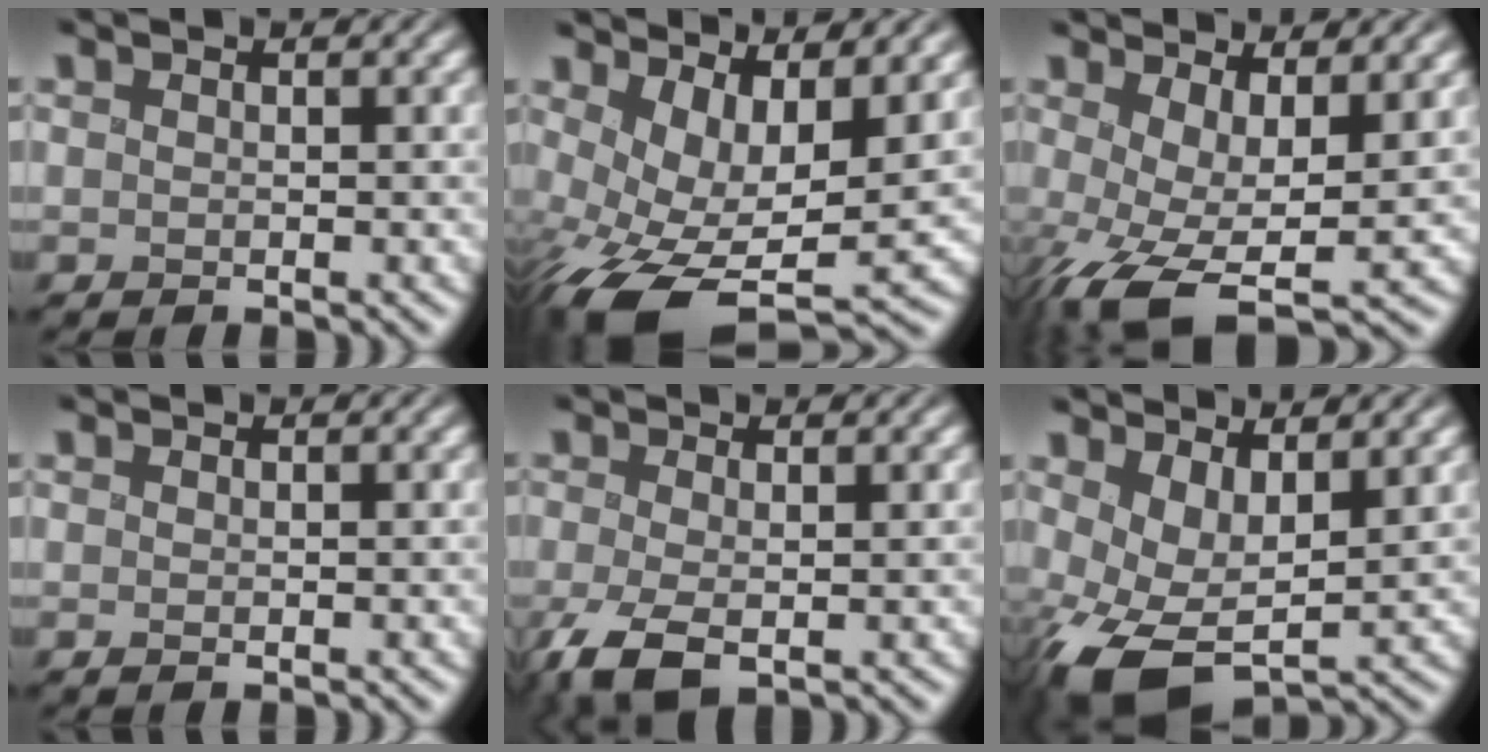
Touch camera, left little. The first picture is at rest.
{"total": 10.9, "force": [-1.6, 5.8, 9.0], "torque": [-0.173, -0.037, -0.018]}
{"total": 7.7, "force": [-1.4, 3.5, 6.7], "torque": [-0.125, -0.020, -0.020]}
{"total": 0.0}
{"total": 3.8, "force": [-1.4, 1.8, 3.0], "torque": [-0.069, -0.005, -0.027]}
{"total": 7.9, "force": [-1.4, 4.4, 6.4], "torque": [-0.133, -0.017, -0.022]}